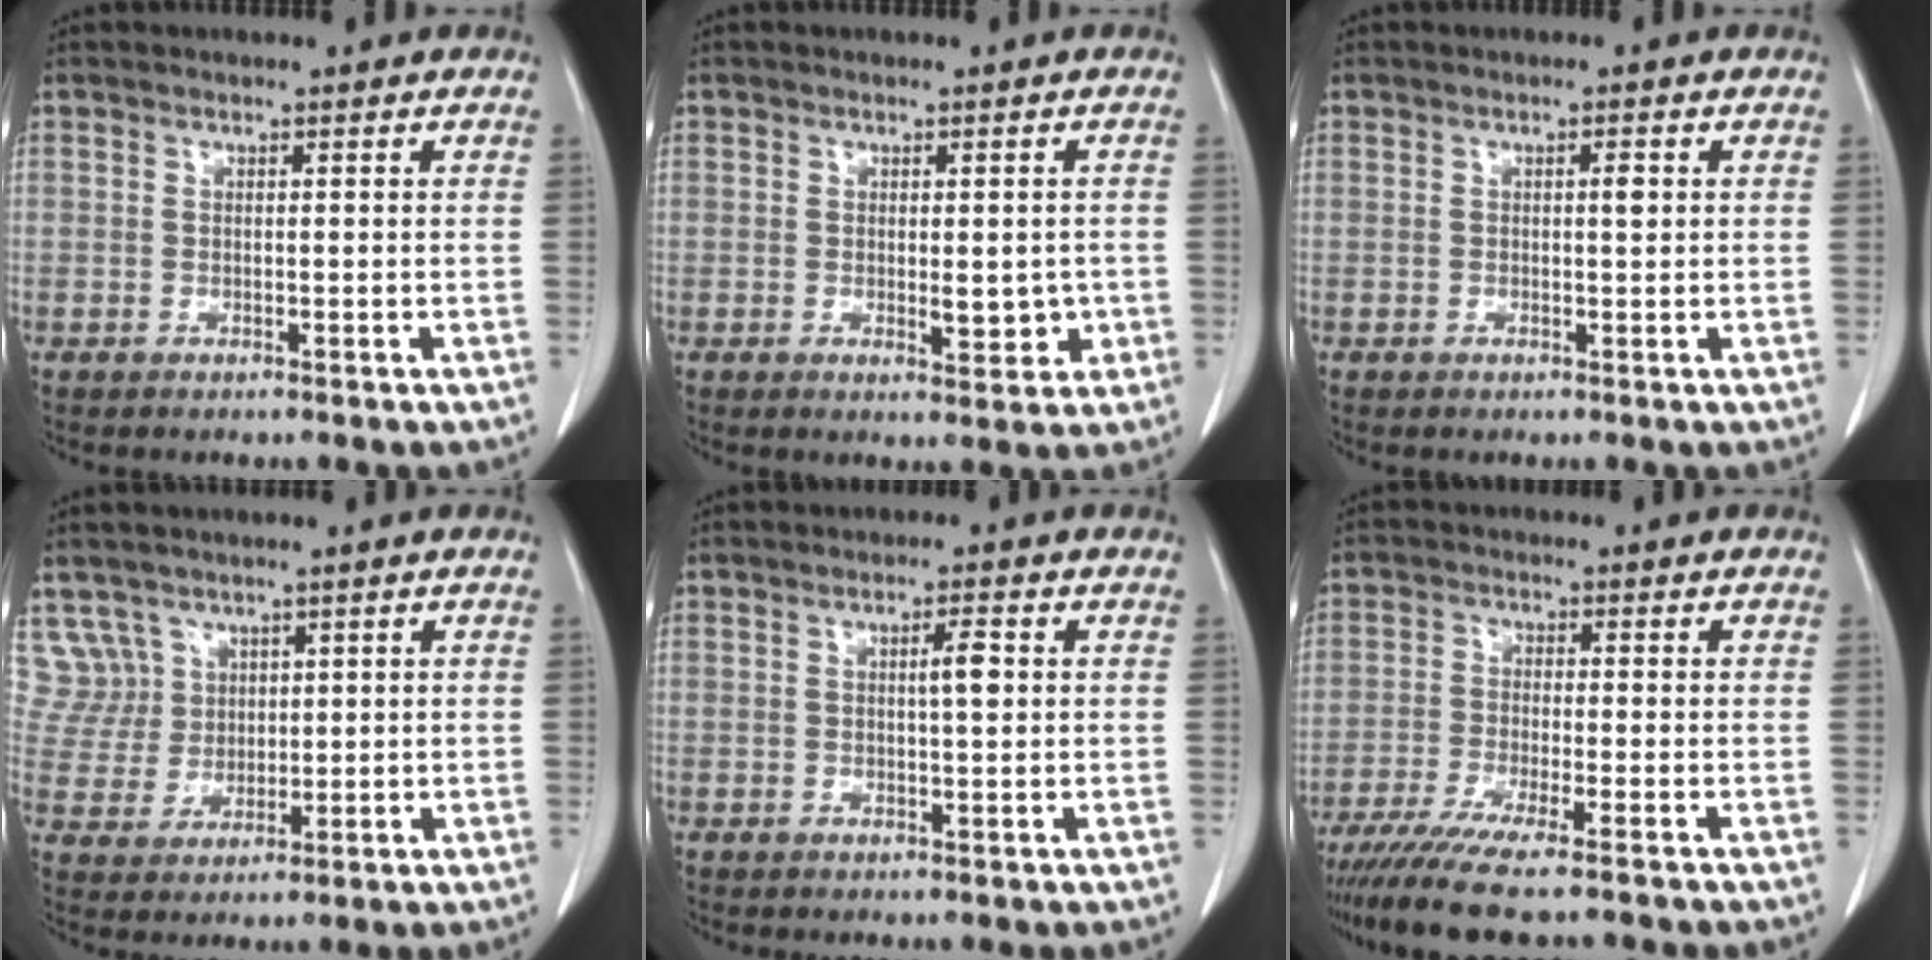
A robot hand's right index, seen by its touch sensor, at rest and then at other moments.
{"total": 4.0, "force": [-0.5, 1.6, 3.6], "torque": [-0.047, -0.006, 0.000]}
{"total": 1.4, "force": [0.3, 0.3, 1.3], "torque": [-0.022, 0.002, 0.005]}
{"total": 5.9, "force": [3.5, 4.7, -0.5], "torque": [0.016, 0.012, 0.077]}
{"total": 2.6, "force": [0.5, 0.3, 2.6], "torque": [-0.043, 0.002, 0.007]}
{"total": 10.4, "force": [-8.4, 0.1, 6.1], "torque": [-0.091, -0.026, -0.139]}